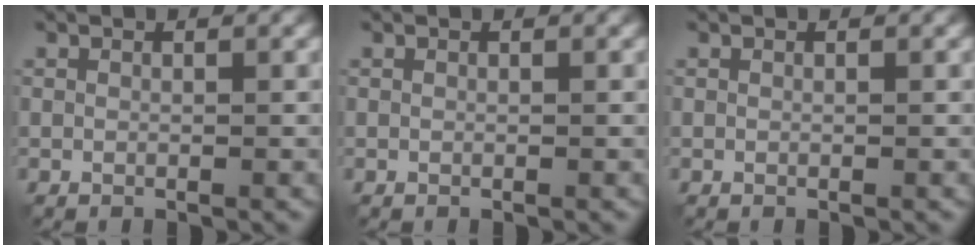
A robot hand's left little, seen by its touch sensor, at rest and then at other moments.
{"total": 0.0}
{"total": 0.0}